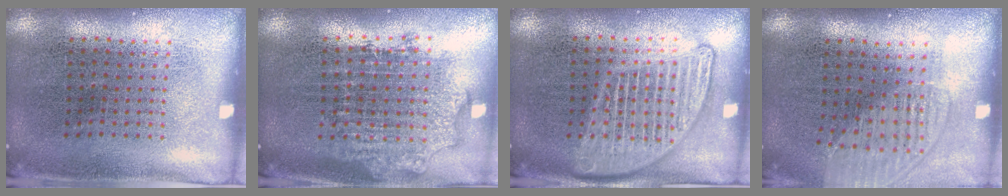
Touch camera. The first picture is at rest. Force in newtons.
{"total": 1.8, "press": 1.4, "slide": 1.1}
{"total": 2.3, "press": 2.3, "slide": 0.2}
{"total": 1.4, "press": 1.3, "slide": 0.5}